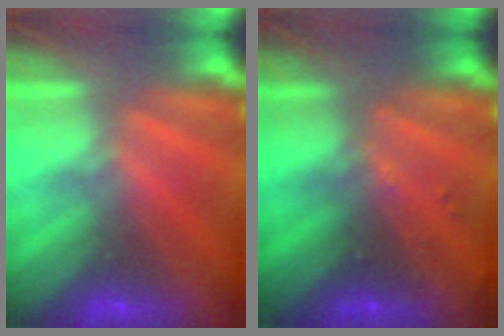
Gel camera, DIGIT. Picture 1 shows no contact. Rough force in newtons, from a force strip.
{"total": 2.9}